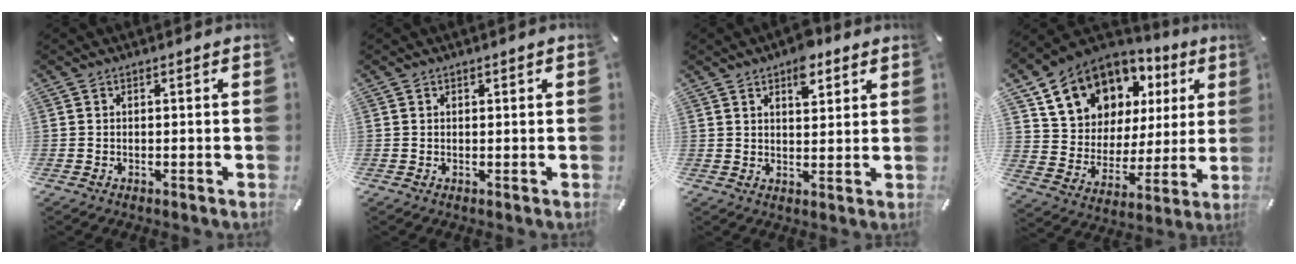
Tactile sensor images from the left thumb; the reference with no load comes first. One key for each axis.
{"total": 0.6, "fx": 0.4, "fy": 0.5, "fz": 0.1, "tx": -0.001, "ty": 0.002, "tz": 0.007}
{"total": 6.6, "fx": 4.2, "fy": 3.4, "fz": 3.8, "tx": -0.036, "ty": -0.018, "tz": 0.067}
{"total": 15.1, "fx": 9.2, "fy": 11.1, "fz": 4.5, "tx": -0.090, "ty": -0.061, "tz": 0.178}